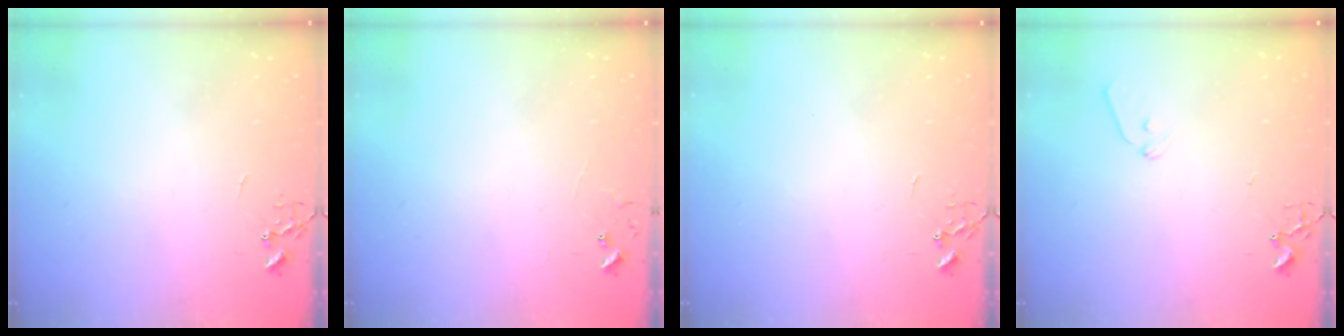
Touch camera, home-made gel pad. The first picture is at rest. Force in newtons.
{"total": 5.8, "press": 5.8, "slide": 0.5}
{"total": 0.0}
{"total": 7.0, "press": 6.9, "slide": 0.8}